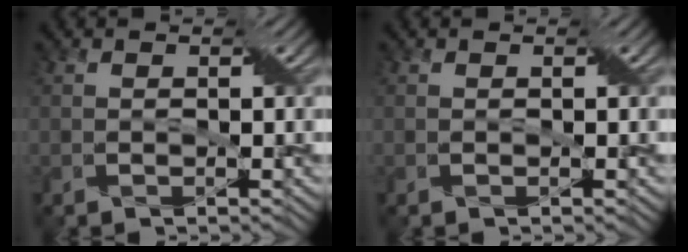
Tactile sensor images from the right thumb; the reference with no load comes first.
{"total": 0.0}